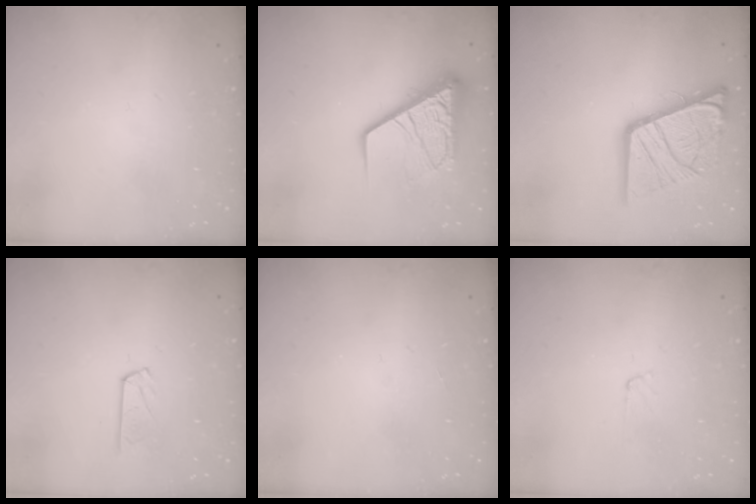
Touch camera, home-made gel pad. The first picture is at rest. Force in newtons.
{"total": 14.4, "press": 14.3, "slide": 1.8}
{"total": 18.0, "press": 17.9, "slide": 2.1}
{"total": 5.4, "press": 5.4, "slide": 0.3}
{"total": 0.0}
{"total": 3.6, "press": 3.6, "slide": 0.4}